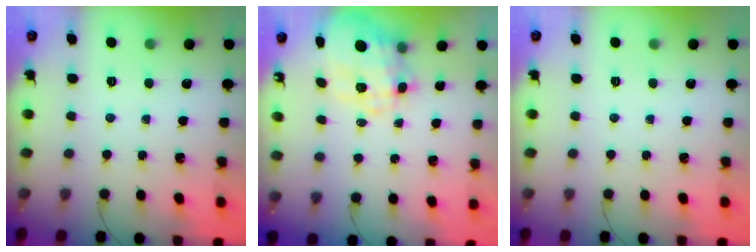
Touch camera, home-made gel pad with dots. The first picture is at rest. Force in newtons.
{"total": 11.2, "press": 11.0, "slide": 1.9}
{"total": 0.0}